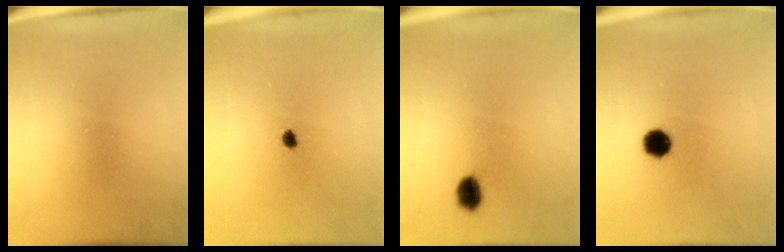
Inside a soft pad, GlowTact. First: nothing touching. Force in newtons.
{"total": 1.5}
{"total": 3.2}
{"total": 5.1}